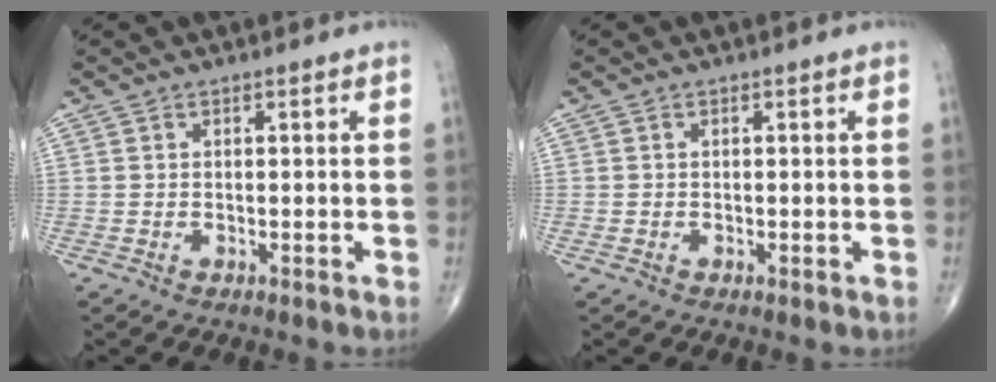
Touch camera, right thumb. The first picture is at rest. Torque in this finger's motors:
{"motor_torque": [2.45, 2.47, -0.28, -0.38, 0.00]}